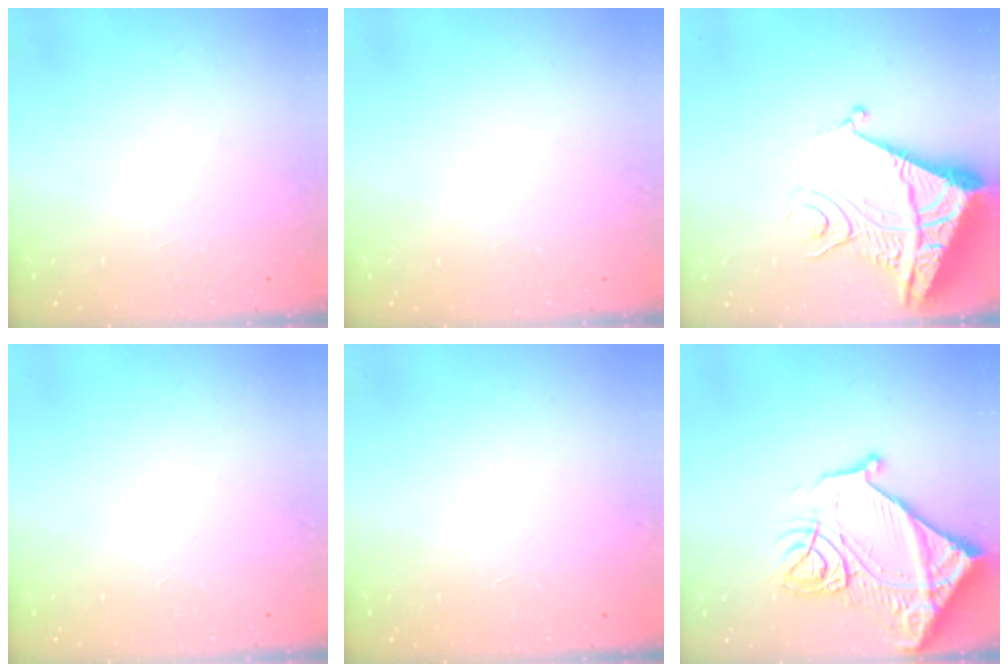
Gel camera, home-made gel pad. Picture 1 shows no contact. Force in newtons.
{"total": 0.0}
{"total": 11.4, "press": 11.3, "slide": 1.3}
{"total": 0.0}
{"total": 1.6, "press": 1.6, "slide": 0.1}
{"total": 19.6, "press": 19.5, "slide": 2.0}